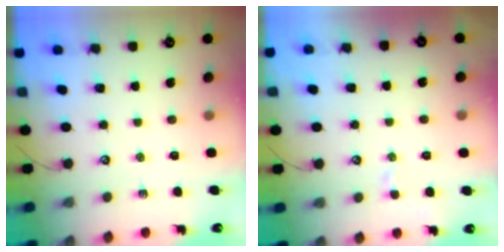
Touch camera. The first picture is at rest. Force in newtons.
{"total": 0.8, "press": 0.7, "slide": 0.5}